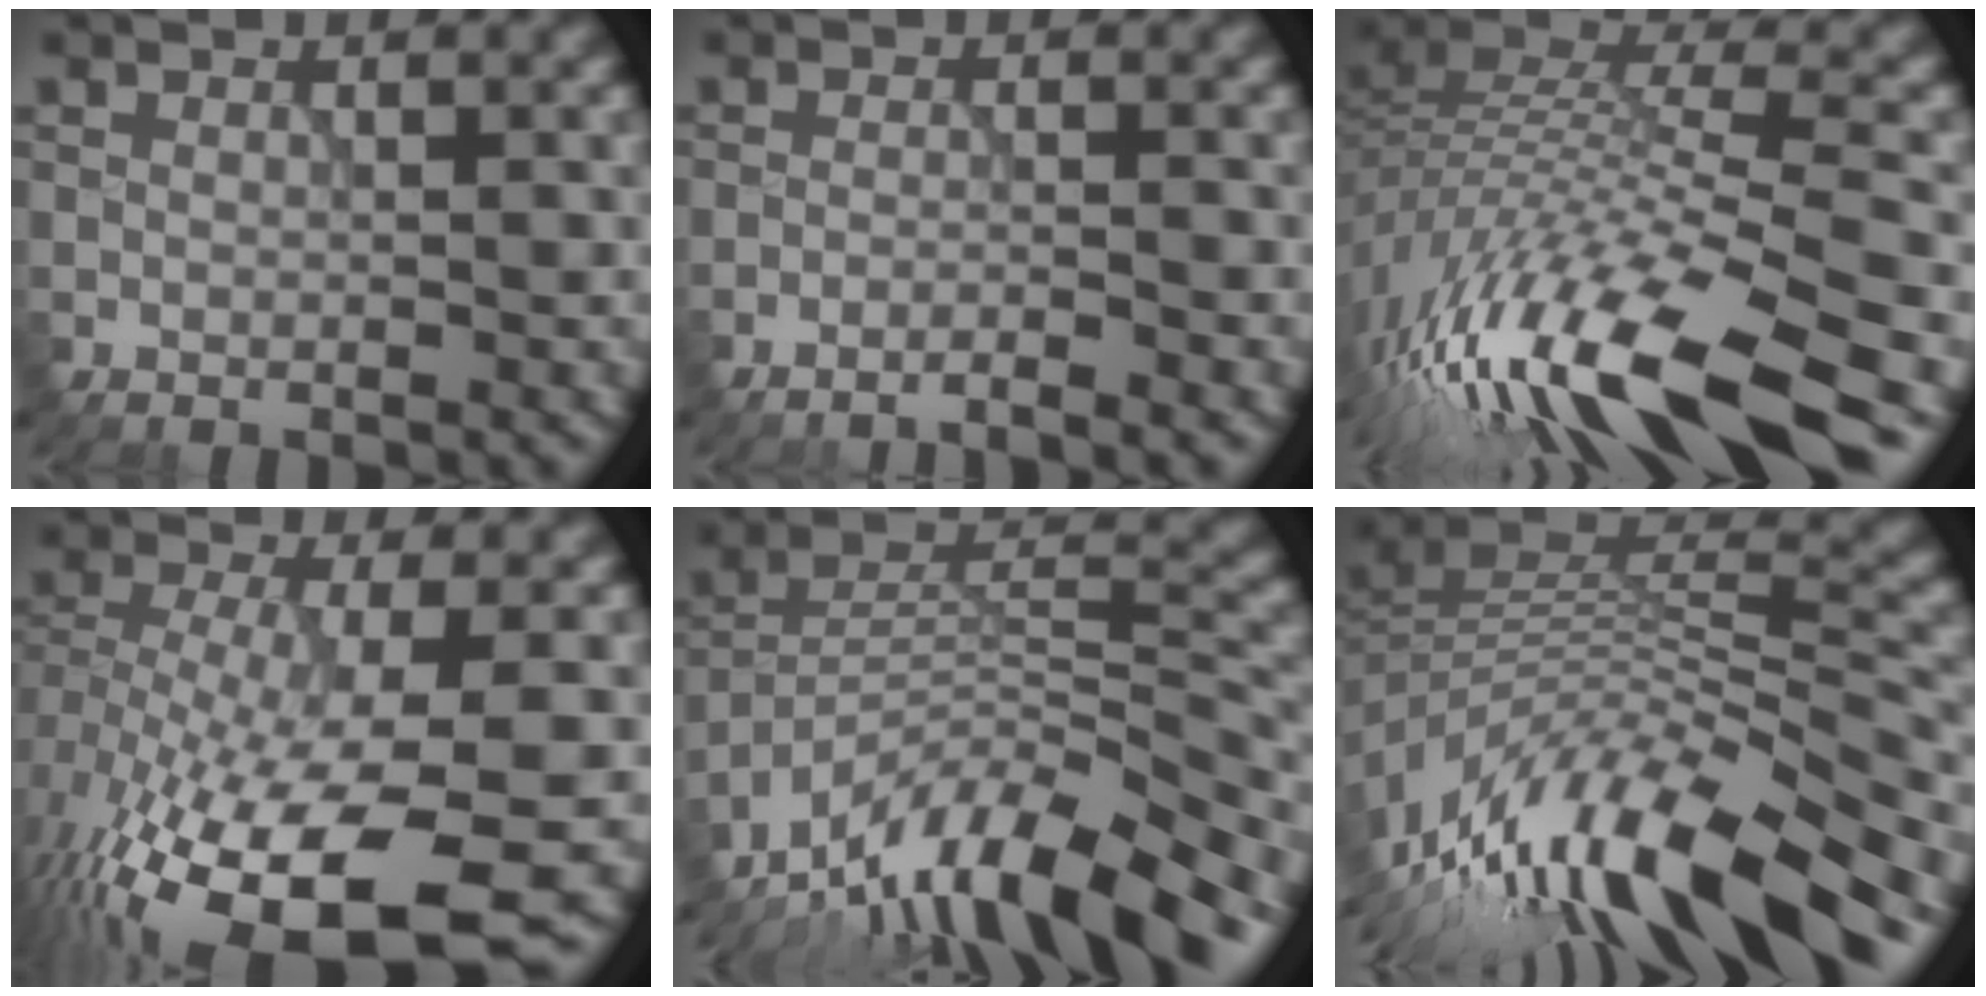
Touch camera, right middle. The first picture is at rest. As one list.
[{"total": 2.2, "force": [-1.7, 0.1, 1.3], "torque": [-0.013, 0.003, -0.043]}, {"total": 15.5, "force": [-8.8, 4.2, 12.0], "torque": [-0.256, 0.008, -0.160]}, {"total": 15.0, "force": [-7.6, 5.4, 11.7], "torque": [-0.237, -0.031, -0.112]}, {"total": 13.4, "force": [-10.8, 2.8, 7.4], "torque": [-0.131, 0.022, -0.190]}, {"total": 14.2, "force": [-8.2, 4.6, 10.6], "torque": [-0.208, 0.021, -0.141]}]